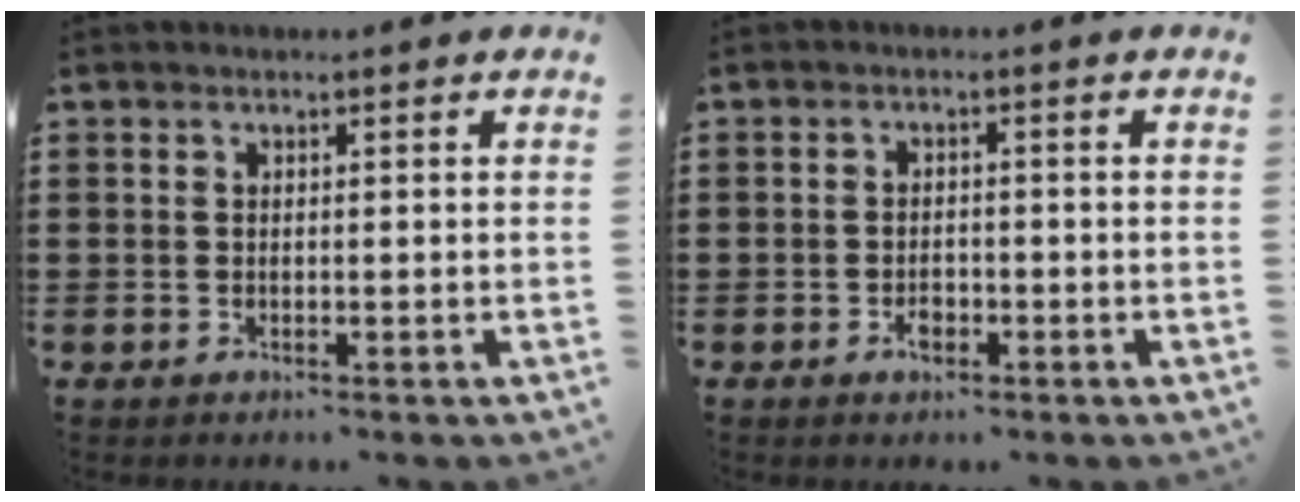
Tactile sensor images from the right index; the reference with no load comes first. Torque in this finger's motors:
{"motor_torque": [1.06, 1.08, 0.03, 0.00]}